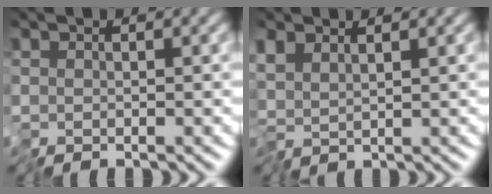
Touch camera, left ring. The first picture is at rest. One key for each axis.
{"total": 1.6, "fx": 1.4, "fy": 0.3, "fz": 0.8, "tx": -0.022, "ty": 0.004, "tz": 0.031}